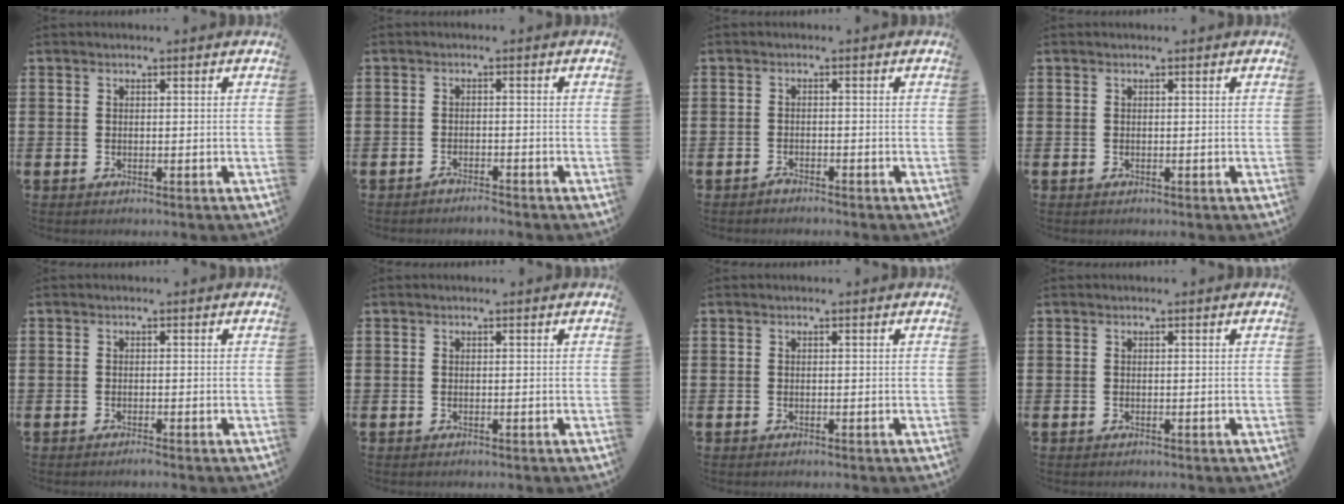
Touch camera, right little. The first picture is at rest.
{"total": 1.5, "force": [-1.5, 0.0, 0.0], "torque": [-0.004, 0.003, -0.031]}
{"total": 1.0, "force": [-1.0, 0.0, 0.0], "torque": [-0.003, -0.001, -0.021]}
{"total": 0.0}
{"total": 0.6, "force": [-0.5, 0.0, 0.4], "torque": [-0.007, -0.004, -0.009]}
{"total": 0.0}
{"total": 0.0}
{"total": 0.0}